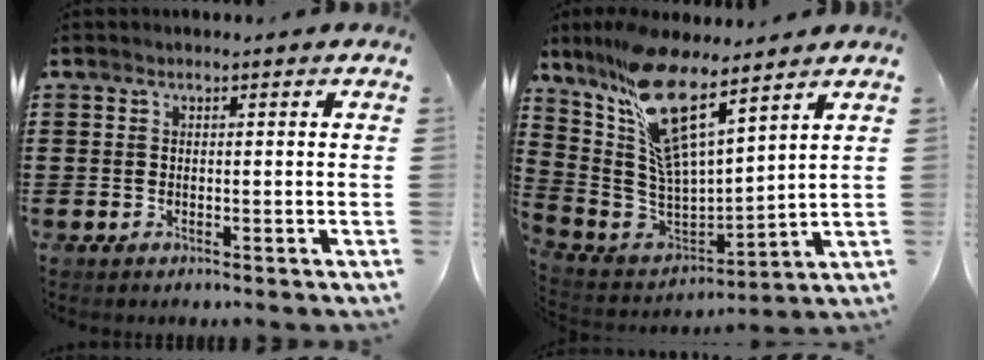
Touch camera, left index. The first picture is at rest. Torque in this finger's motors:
{"motor_torque": [1.84, -0.30, 0.80, 0.21]}